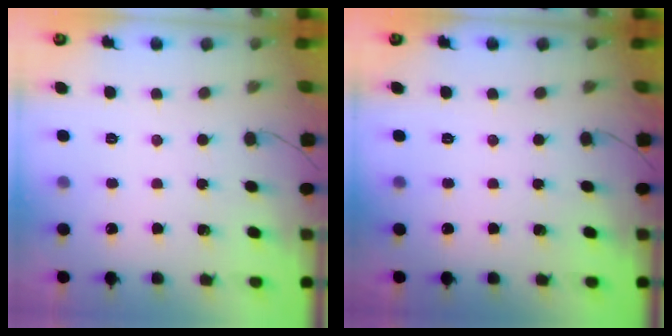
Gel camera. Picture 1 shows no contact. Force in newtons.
{"total": 0.0}